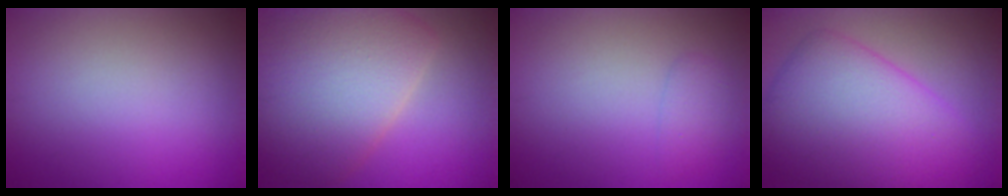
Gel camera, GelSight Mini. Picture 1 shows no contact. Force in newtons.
{"total": 9.3, "press": 9.2, "slide": 0.8}
{"total": 1.4, "press": 1.4, "slide": 0.1}
{"total": 9.3, "press": 9.3, "slide": 0.1}